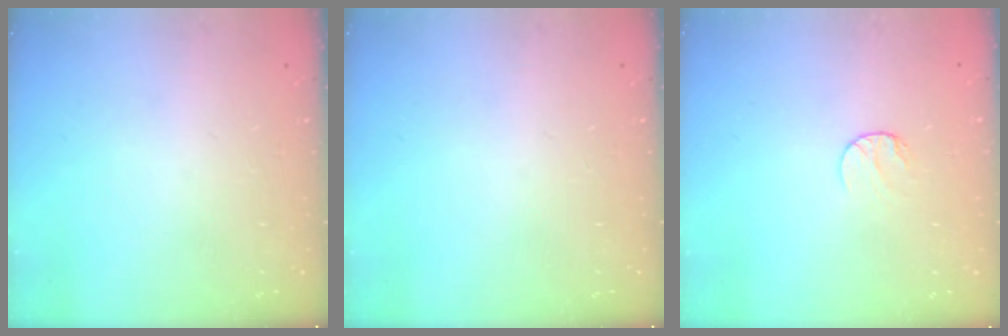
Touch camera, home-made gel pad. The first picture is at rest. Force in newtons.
{"total": 0.0}
{"total": 5.9, "press": 5.8, "slide": 0.6}